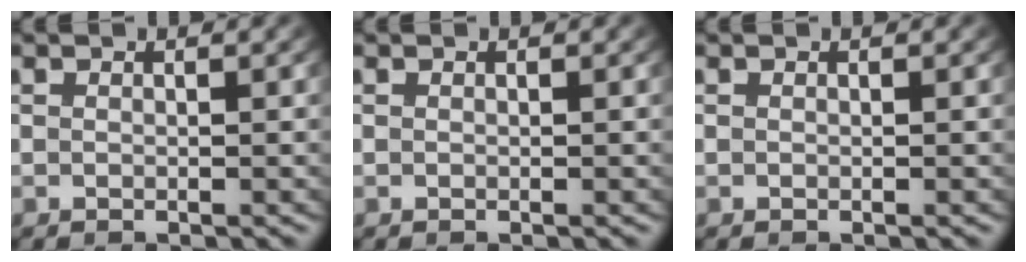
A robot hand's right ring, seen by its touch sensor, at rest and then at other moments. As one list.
[{"total": 0.0}, {"total": 0.0}]